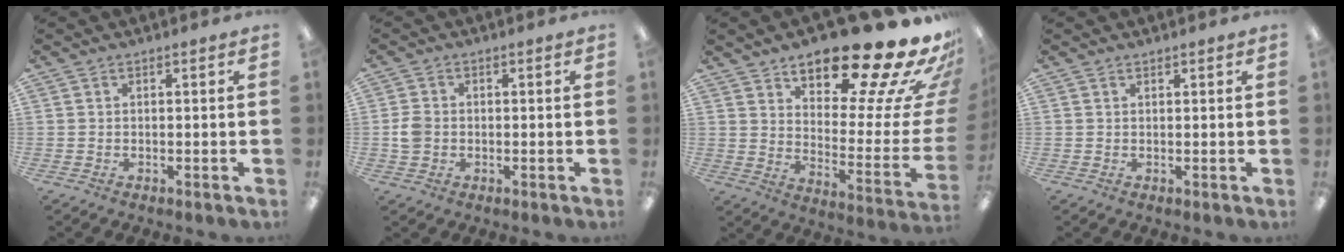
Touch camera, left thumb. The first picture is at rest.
{"total": 3.9, "force": [-0.4, 3.4, 1.9], "torque": [-0.025, 0.005, -0.006]}
{"total": 24.4, "force": [19.3, 7.1, 13.3], "torque": [-0.172, -0.143, 0.308]}
{"total": 0.7, "force": [0.7, 0.3, 0.1], "torque": [0.004, -0.003, 0.011]}